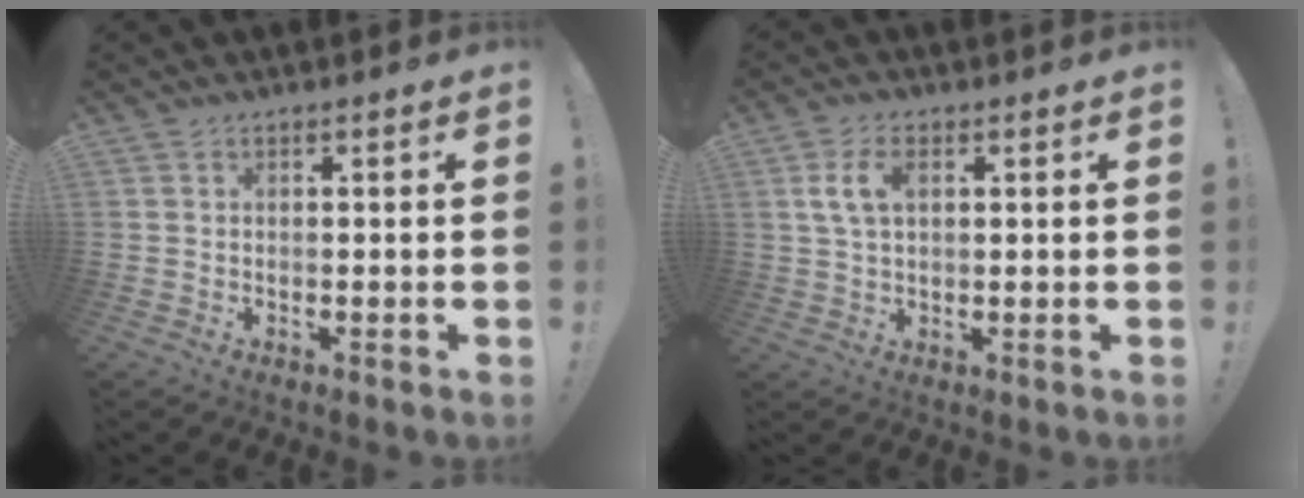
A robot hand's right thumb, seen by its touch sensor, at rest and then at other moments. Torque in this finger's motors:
{"motor_torque": [0.01, 0.01, 0.00, 0.00, 0.00]}